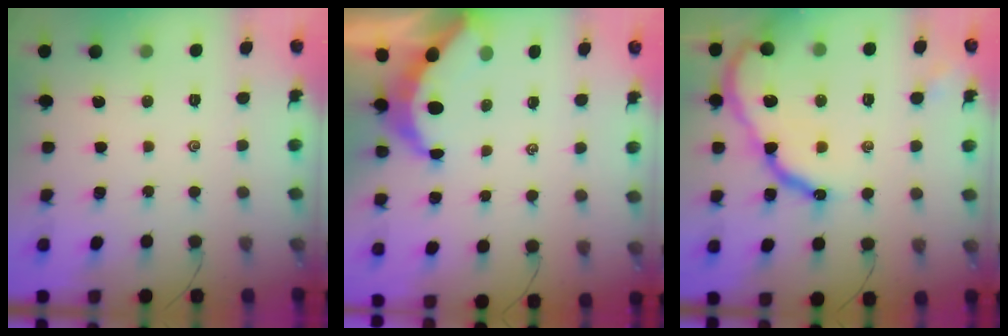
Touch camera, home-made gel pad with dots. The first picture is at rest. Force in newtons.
{"total": 6.3, "press": 6.3, "slide": 0.2}
{"total": 16.1, "press": 16.1, "slide": 1.2}